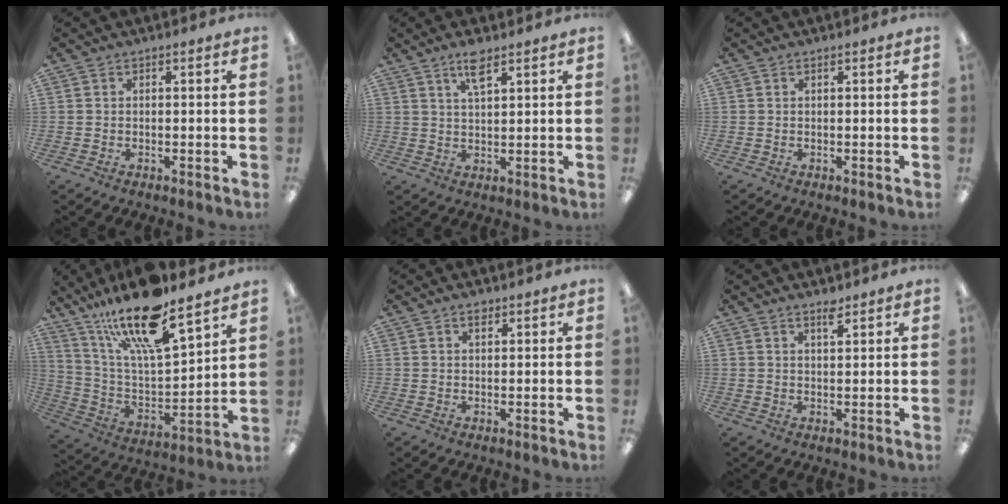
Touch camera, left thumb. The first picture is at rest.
{"total": 5.2, "force": [3.7, 1.4, 3.4], "torque": [-0.061, -0.008, 0.061]}
{"total": 0.0}
{"total": 20.4, "force": [15.7, 4.7, 12.1], "torque": [-0.217, -0.100, 0.264]}
{"total": 1.8, "force": [1.4, 0.8, 0.9], "torque": [-0.013, -0.003, 0.023]}
{"total": 2.6, "force": [2.2, 0.5, 1.2], "torque": [-0.021, -0.006, 0.039]}